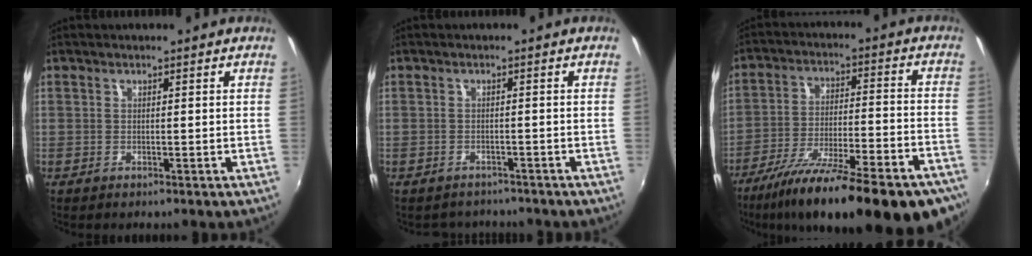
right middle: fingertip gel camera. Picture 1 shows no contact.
{"total": 4.1, "force": [-3.7, 1.7, 0.4], "torque": [-0.017, -0.009, -0.052]}
{"total": 27.8, "force": [-20.9, 5.3, 17.6], "torque": [-0.284, -0.061, -0.298]}